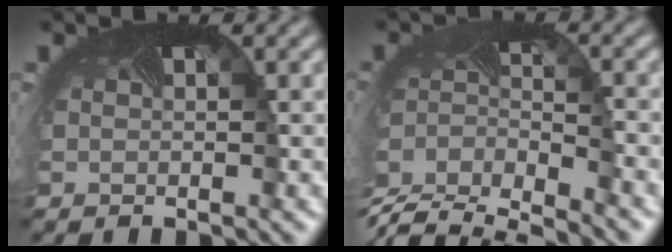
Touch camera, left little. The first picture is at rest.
{"total": 7.0, "force": [-6.3, 1.6, 2.5], "torque": [-0.067, -0.026, -0.117]}